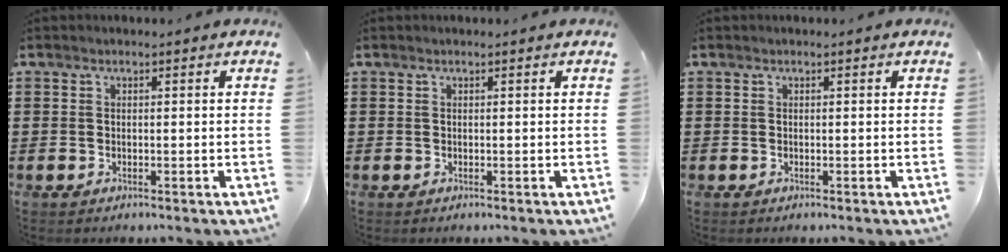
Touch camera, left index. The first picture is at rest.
{"total": 0.0}
{"total": 0.0}